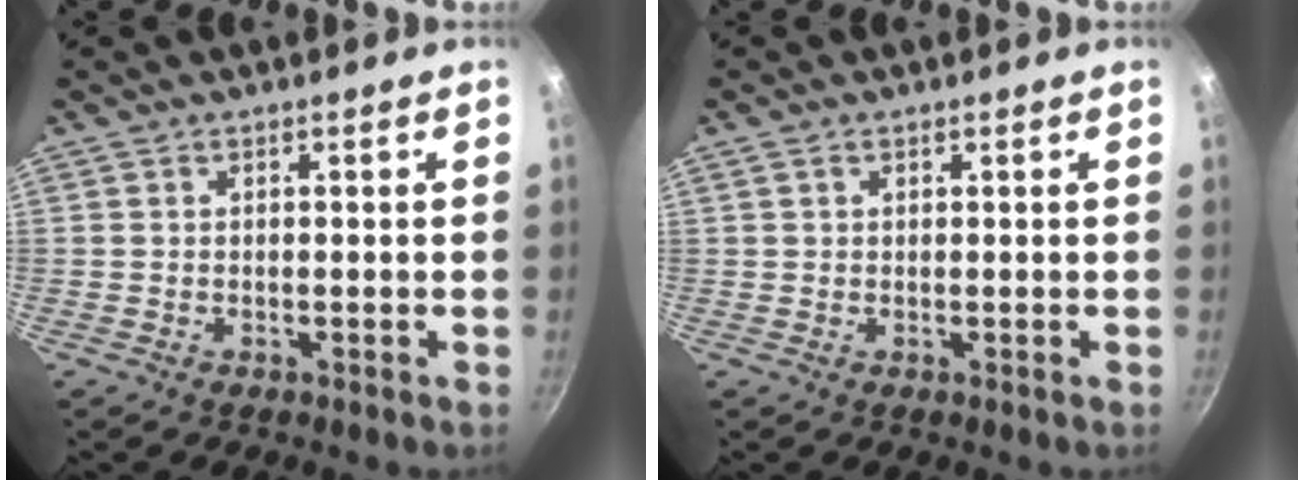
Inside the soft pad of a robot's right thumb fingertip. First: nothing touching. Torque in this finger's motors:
{"motor_torque": [-0.31, -0.32, -0.57, 0.28, -0.02]}